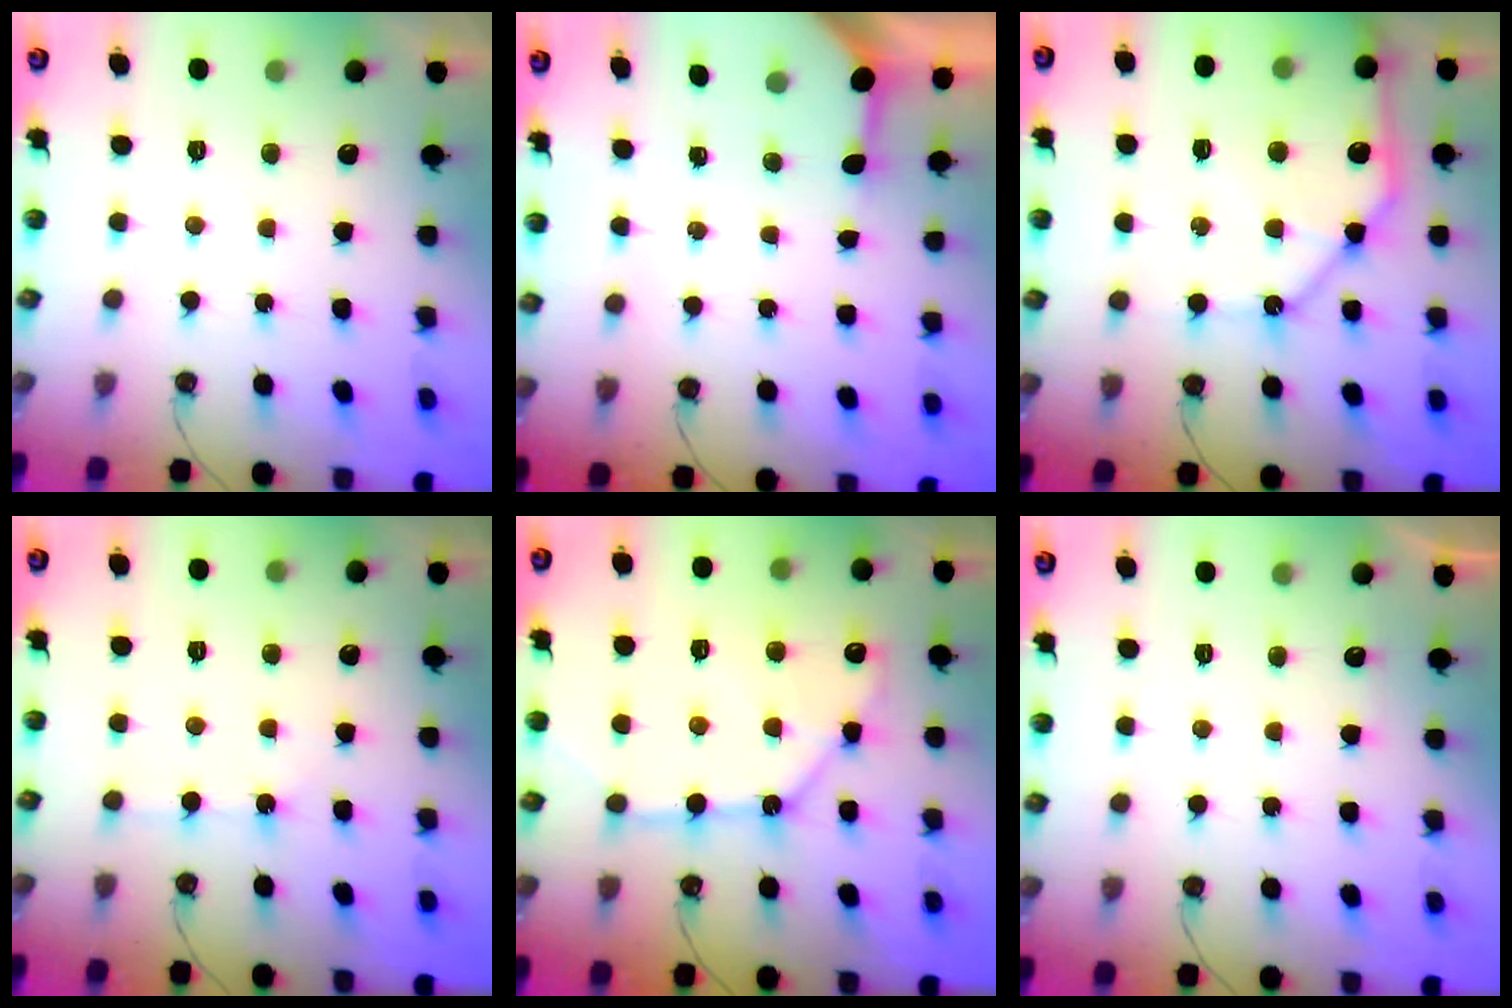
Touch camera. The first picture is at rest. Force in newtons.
{"total": 3.4, "press": 3.4, "slide": 0.4}
{"total": 17.9, "press": 17.7, "slide": 2.4}
{"total": 3.8, "press": 3.7, "slide": 0.5}
{"total": 11.5, "press": 11.5, "slide": 1.0}
{"total": 2.8, "press": 2.8, "slide": 0.5}